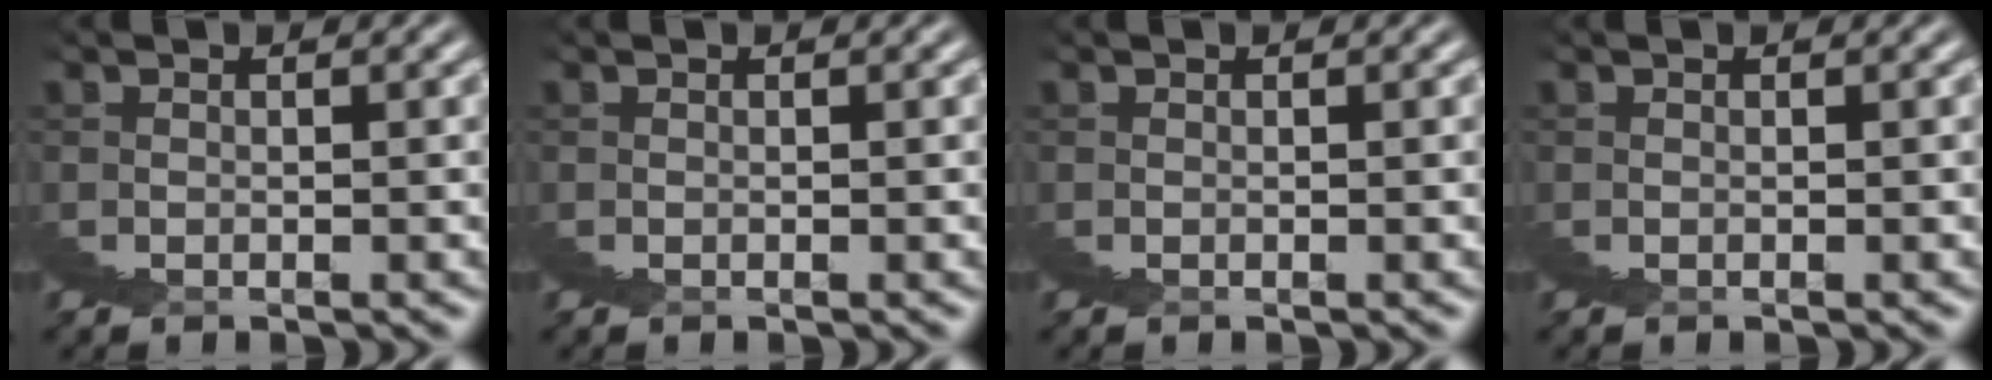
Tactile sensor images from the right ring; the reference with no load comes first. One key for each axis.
{"total": 0.0}
{"total": 0.0}
{"total": 0.0}